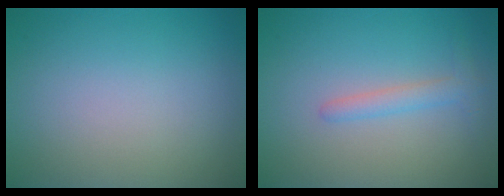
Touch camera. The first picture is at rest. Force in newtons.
{"total": 1.7, "press": 1.7, "slide": 0.1}